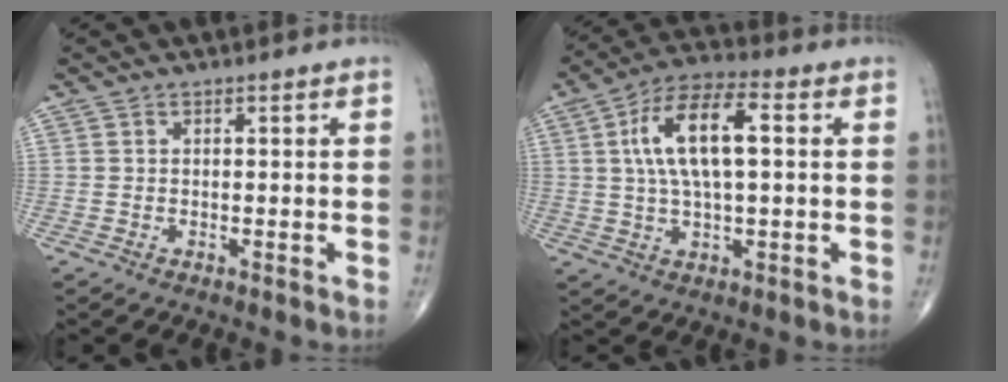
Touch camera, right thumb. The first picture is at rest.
{"total": 13.1, "force": [2.2, 5.2, 11.8], "torque": [-0.219, 0.017, 0.035]}